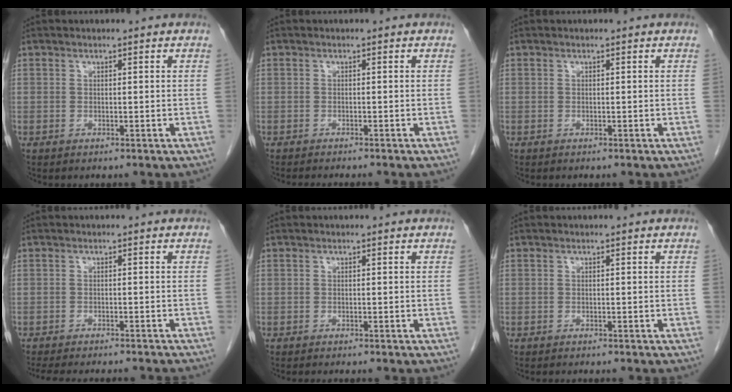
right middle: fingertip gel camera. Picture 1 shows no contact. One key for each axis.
{"total": 4.4, "fx": -3.9, "fy": -0.1, "fz": 2.0, "tx": -0.016, "ty": -0.005, "tz": -0.054}
{"total": 0.0}
{"total": 14.1, "fx": -12.8, "fy": 1.4, "fz": 5.6, "tx": -0.092, "ty": -0.021, "tz": -0.163}
{"total": 3.9, "fx": -3.5, "fy": 0.1, "fz": 1.8, "tx": -0.016, "ty": -0.003, "tz": -0.046}
{"total": 3.7, "fx": -3.4, "fy": 0.3, "fz": 1.6, "tx": -0.015, "ty": -0.003, "tz": -0.042}